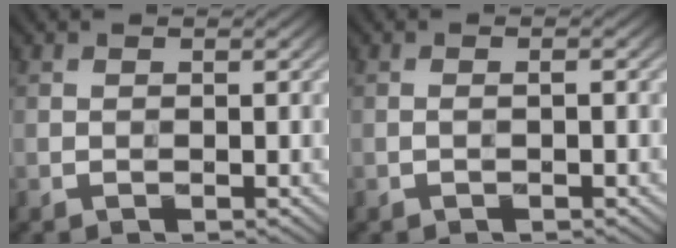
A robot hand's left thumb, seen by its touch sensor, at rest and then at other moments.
{"total": 0.7, "force": [-0.3, 0.1, 0.7], "torque": [-0.012, 0.002, -0.006]}